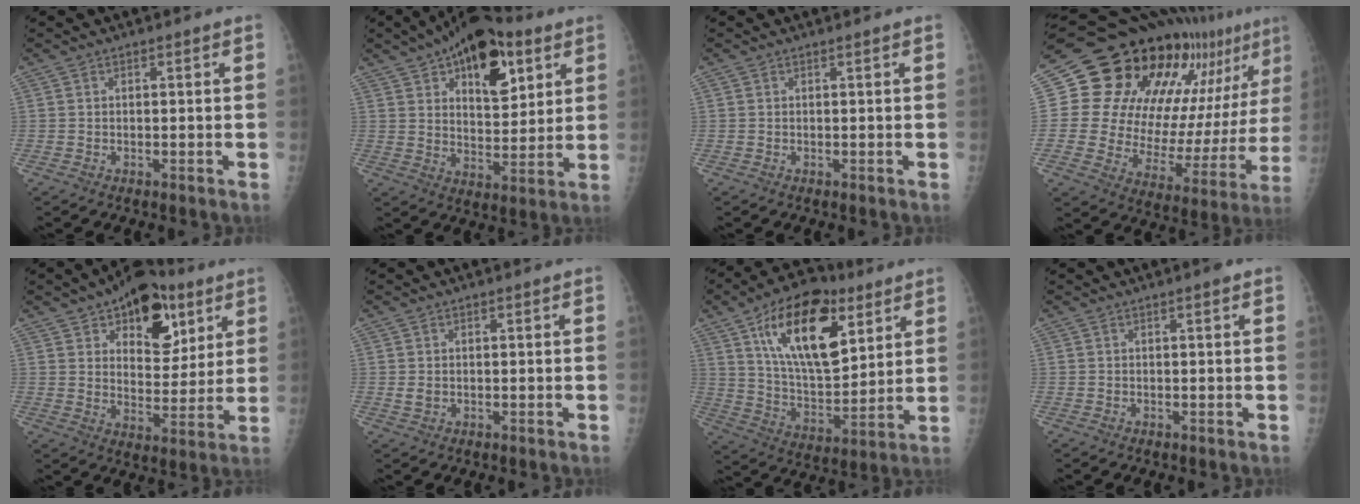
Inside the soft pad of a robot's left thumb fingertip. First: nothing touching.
{"total": 17.4, "force": [8.2, 9.1, 12.4], "torque": [-0.133, -0.026, 0.125]}
{"total": 0.0}
{"total": 27.2, "force": [14.8, 12.3, 19.2], "torque": [-0.255, -0.030, 0.224]}
{"total": 16.8, "force": [8.7, 9.6, 10.6], "torque": [-0.093, -0.035, 0.132]}
{"total": 1.9, "force": [0.1, 1.5, 1.1], "torque": [-0.015, -0.001, 0.005]}
{"total": 22.0, "force": [10.0, 10.8, 16.3], "torque": [-0.234, -0.041, 0.172]}
{"total": 1.1, "force": [0.6, 0.2, 0.9], "torque": [-0.014, 0.001, 0.005]}